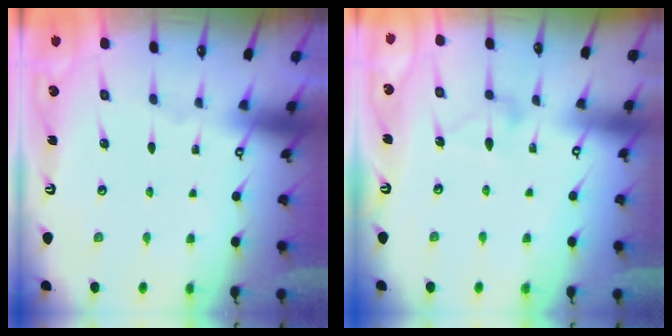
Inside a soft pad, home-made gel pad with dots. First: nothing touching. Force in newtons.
{"total": 8.2, "press": 8.2, "slide": 0.3}